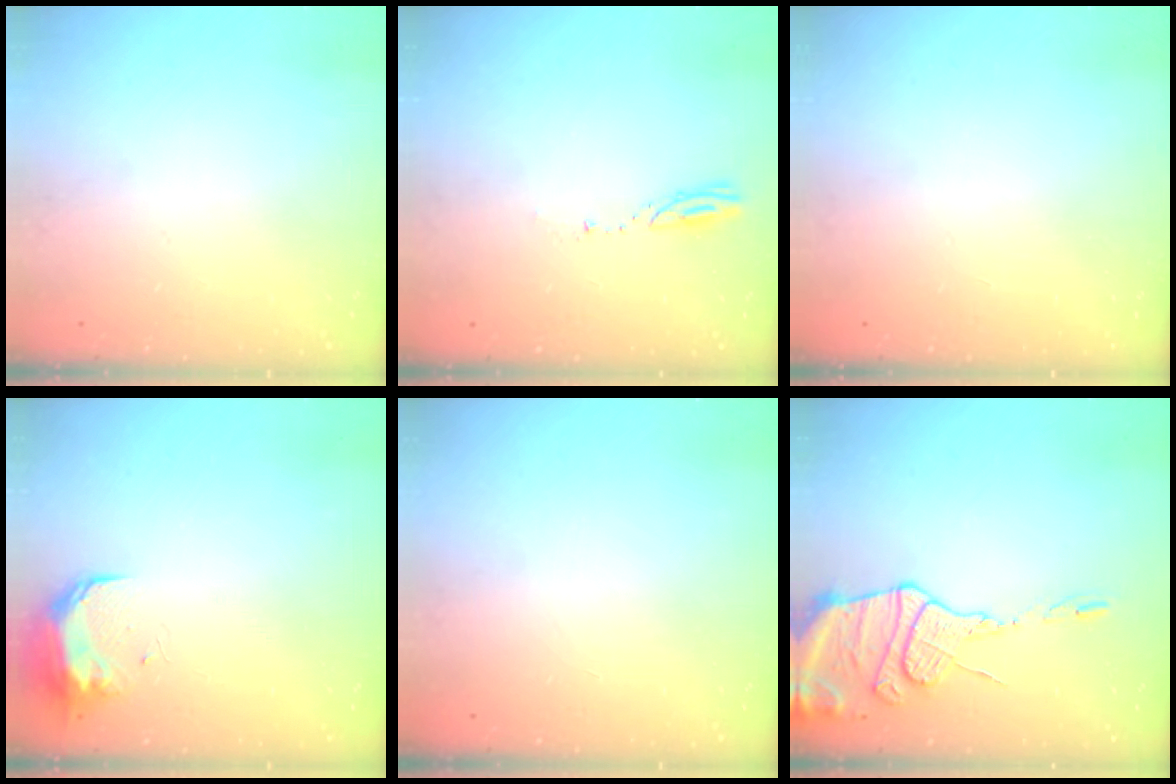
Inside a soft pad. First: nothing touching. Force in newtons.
{"total": 3.1, "press": 3.0, "slide": 0.3}
{"total": 0.0}
{"total": 8.7, "press": 8.7, "slide": 0.6}
{"total": 0.0}
{"total": 14.4, "press": 14.4, "slide": 1.4}